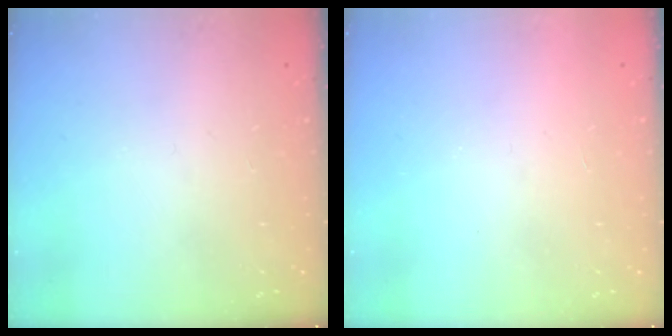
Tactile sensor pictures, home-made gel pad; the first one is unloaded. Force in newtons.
{"total": 1.7, "press": 1.6, "slide": 0.1}